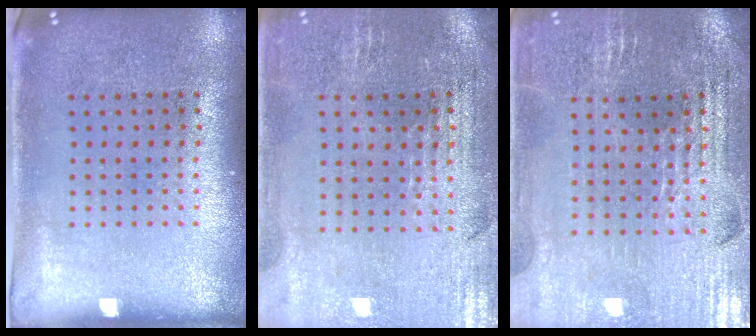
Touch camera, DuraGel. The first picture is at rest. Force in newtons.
{"total": 0.9, "press": 0.8, "slide": 0.4}
{"total": 2.8, "press": 2.8, "slide": 0.5}